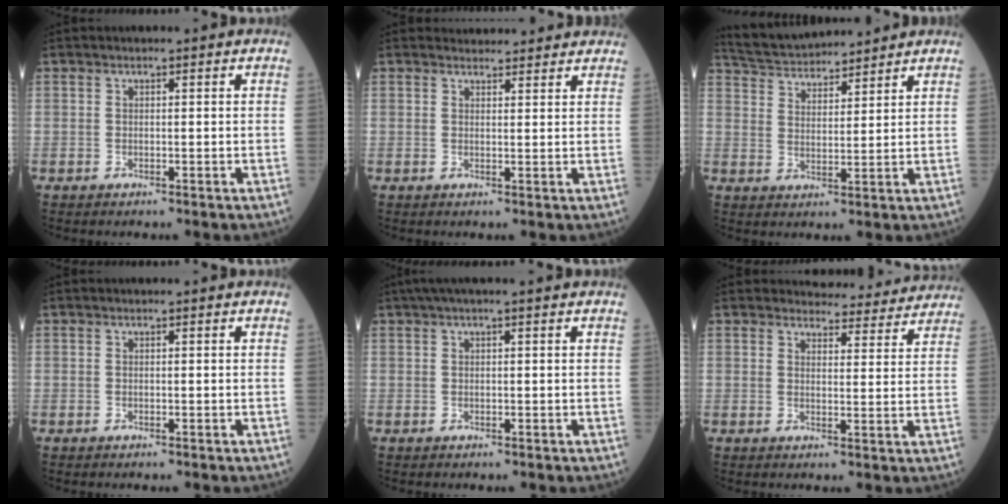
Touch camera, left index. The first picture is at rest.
{"total": 3.7, "force": [3.6, 0.7, 0.3], "torque": [-0.009, 0.020, 0.049]}
{"total": 10.1, "force": [9.7, 1.1, 2.6], "torque": [-0.060, 0.027, 0.174]}
{"total": 0.0}
{"total": 3.1, "force": [2.2, -0.5, 2.2], "torque": [-0.041, 0.027, 0.043]}
{"total": 10.1, "force": [9.9, 2.1, 0.8], "torque": [0.012, -0.006, 0.103]}